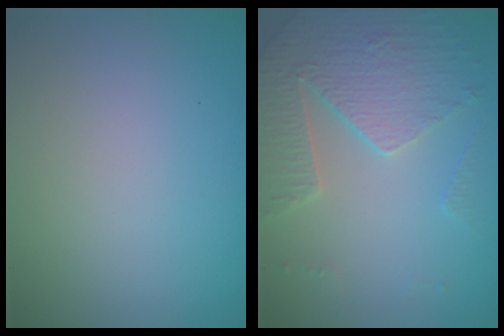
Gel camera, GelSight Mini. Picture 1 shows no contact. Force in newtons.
{"total": 3.6, "press": 3.5, "slide": 1.1}